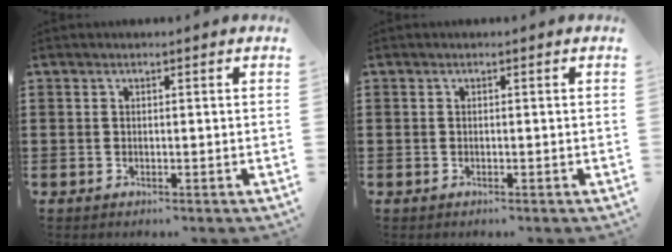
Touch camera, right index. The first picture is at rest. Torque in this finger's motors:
{"motor_torque": [-2.14, 0.00, -1.06, -0.04]}